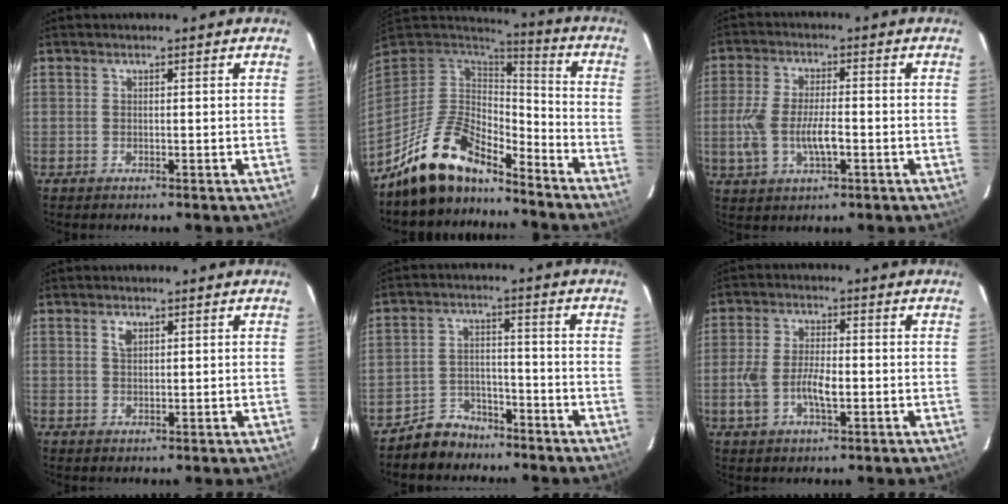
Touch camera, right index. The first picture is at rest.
{"total": 14.5, "force": [-12.0, 4.7, 6.6], "torque": [-0.144, 0.000, -0.220]}
{"total": 9.0, "force": [-2.1, 3.8, 7.9], "torque": [-0.170, -0.003, -0.038]}
{"total": 2.0, "force": [1.0, 1.3, 1.3], "torque": [-0.023, 0.005, 0.019]}
{"total": 6.8, "force": [-5.5, 3.9, 0.7], "torque": [-0.033, 0.019, -0.087]}
{"total": 7.5, "force": [-1.8, 3.6, 6.3], "torque": [-0.134, 0.002, -0.034]}